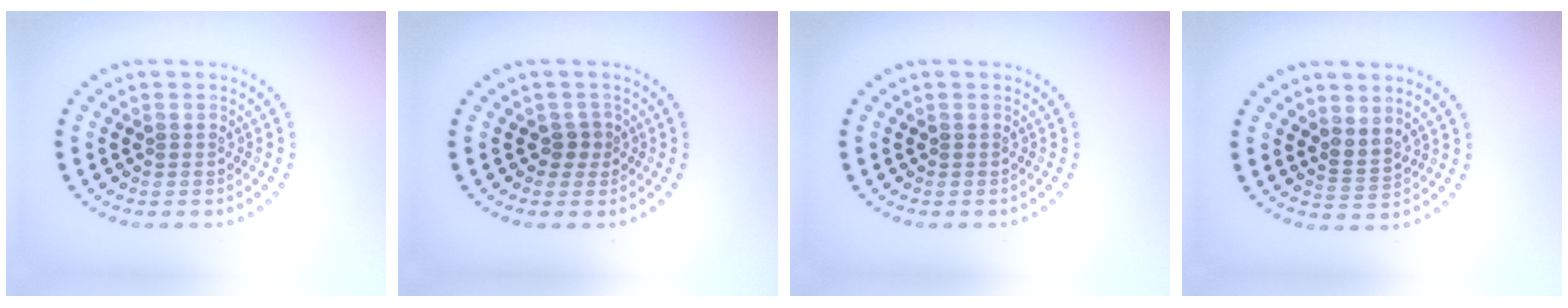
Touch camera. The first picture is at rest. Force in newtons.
{"total": 1.4, "press": 1.2, "slide": 0.8}
{"total": 0.0}
{"total": 2.0, "press": 1.4, "slide": 1.3}